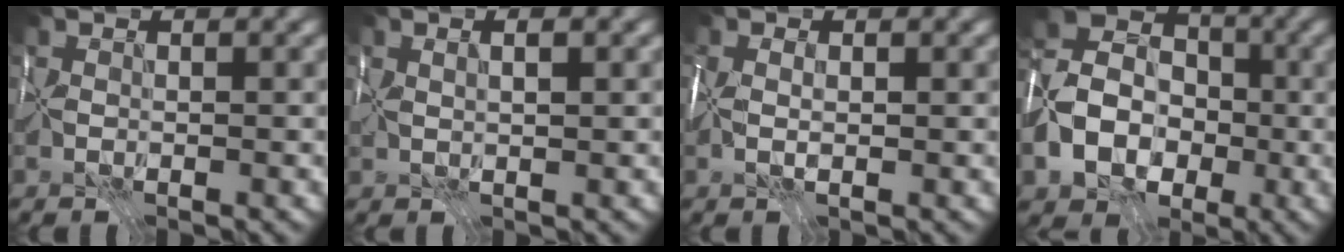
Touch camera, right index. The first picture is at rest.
{"total": 1.8, "force": [0.8, 0.6, 1.5], "torque": [-0.016, -0.003, 0.007]}
{"total": 2.4, "force": [0.1, 1.4, 2.0], "torque": [-0.042, -0.001, 0.002]}
{"total": 9.5, "force": [-2.7, 7.5, 5.1], "torque": [-0.110, -0.009, -0.060]}